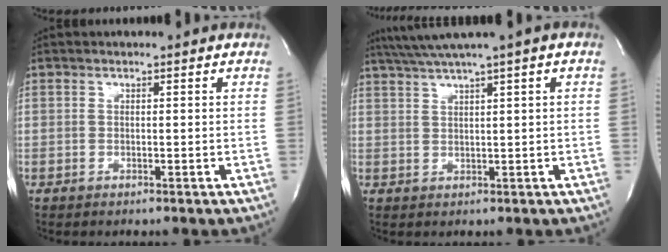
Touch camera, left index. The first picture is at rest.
{"total": 5.8, "force": [3.9, -1.1, 4.2], "torque": [-0.081, 0.023, 0.072]}